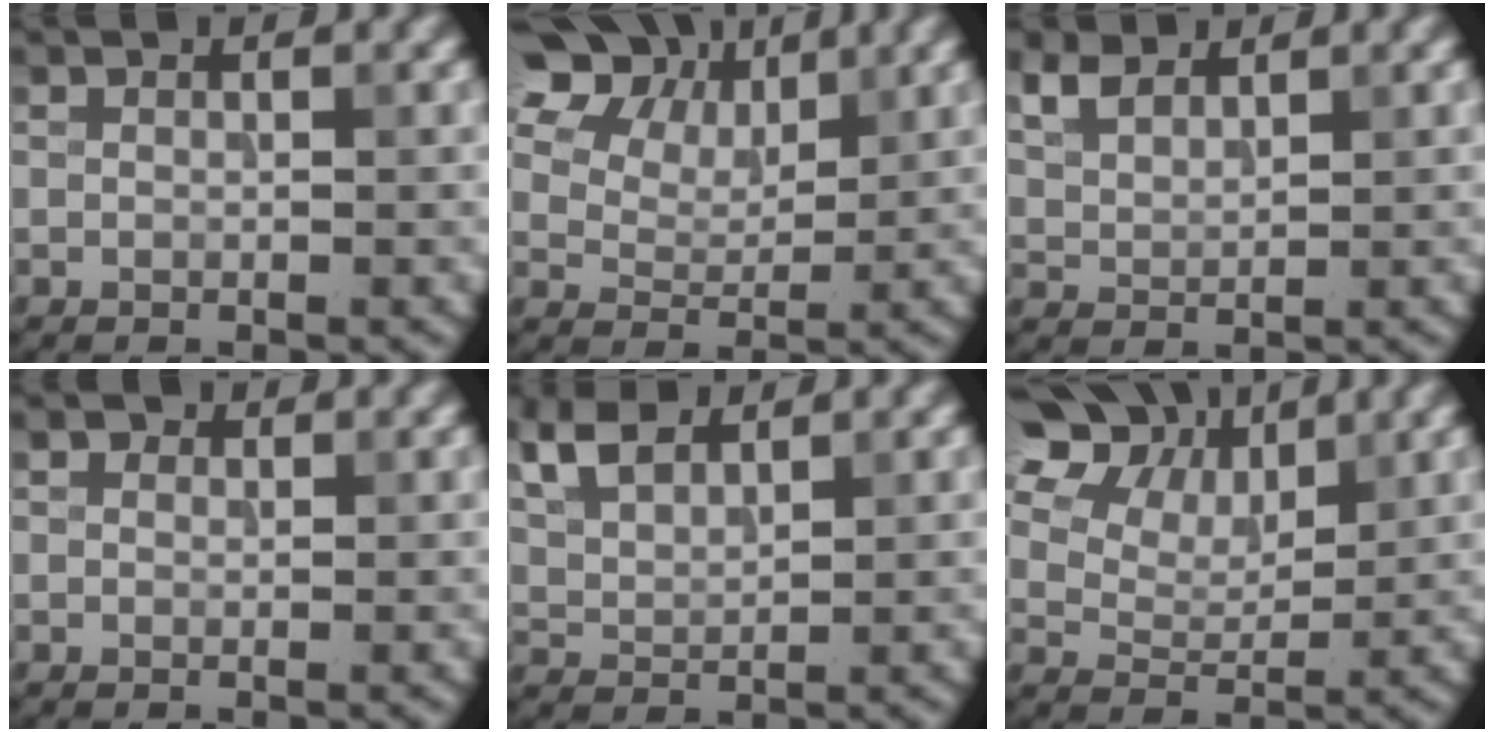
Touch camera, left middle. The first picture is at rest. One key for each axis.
{"total": 10.9, "fx": 6.7, "fy": 6.6, "fz": 5.5, "tx": -0.126, "ty": 0.022, "tz": 0.120}
{"total": 3.5, "fx": 2.7, "fy": 1.7, "fz": 1.5, "tx": -0.045, "ty": 0.007, "tz": 0.061}
{"total": 0.7, "fx": 0.4, "fy": 0.6, "fz": 0.3, "tx": -0.004, "ty": -0.004, "tz": -0.001}
{"total": 4.8, "fx": 3.3, "fy": 2.3, "fz": 2.7, "tx": -0.069, "ty": 0.014, "tz": 0.063}
{"total": 10.7, "fx": 6.4, "fy": 6.6, "fz": 5.4, "tx": -0.117, "ty": 0.023, "tz": 0.111}